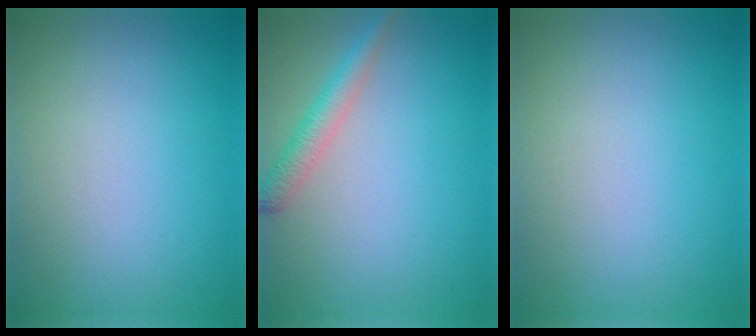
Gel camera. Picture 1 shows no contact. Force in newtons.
{"total": 2.4, "press": 2.4, "slide": 0.1}
{"total": 0.0}